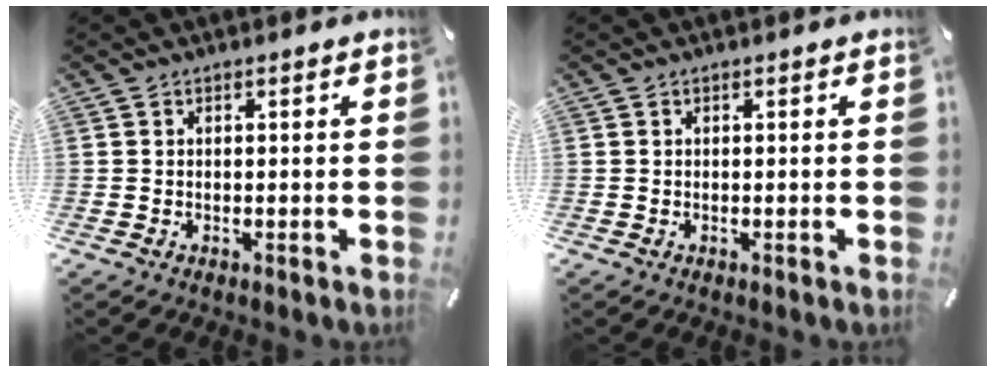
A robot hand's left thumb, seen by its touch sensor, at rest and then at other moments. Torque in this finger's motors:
{"motor_torque": [0.00, 0.00, 0.00, 0.00, 0.00]}